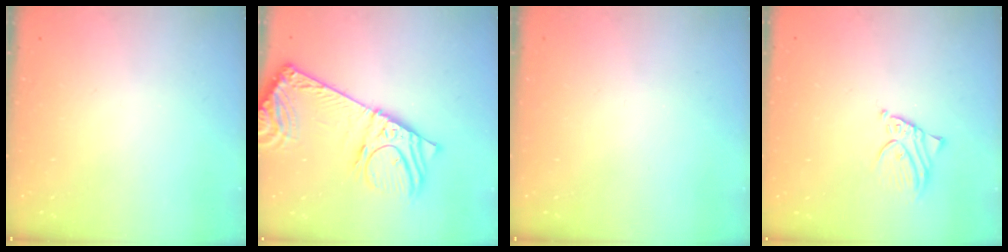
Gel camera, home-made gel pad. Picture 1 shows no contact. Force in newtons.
{"total": 18.3, "press": 17.8, "slide": 4.2}
{"total": 0.0}
{"total": 4.3, "press": 4.3, "slide": 0.3}